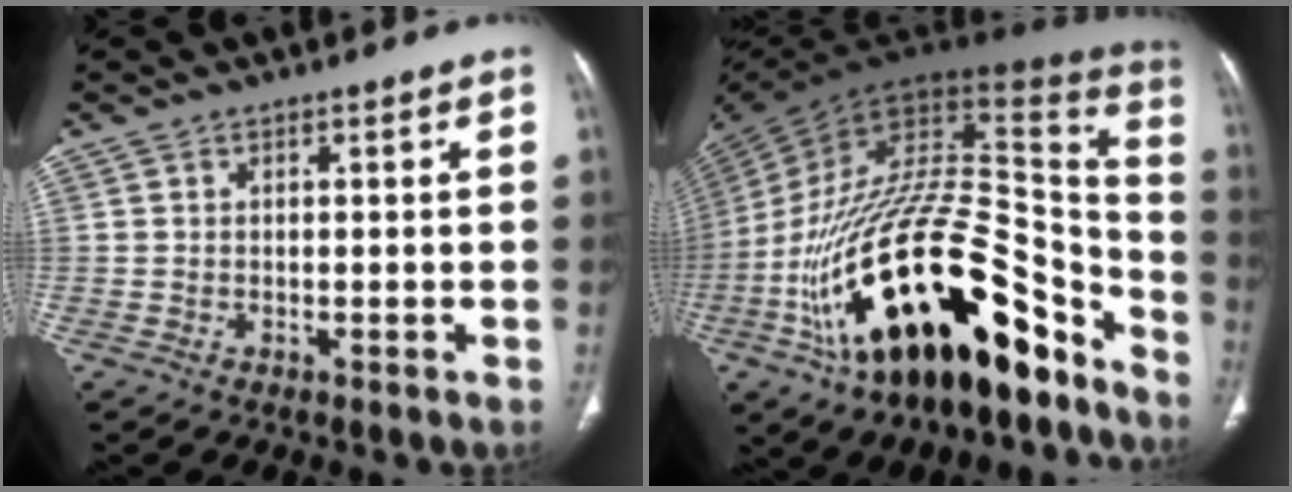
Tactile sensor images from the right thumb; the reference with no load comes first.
{"total": 38.3, "force": [-19.5, 16.3, 28.7], "torque": [-0.445, 0.076, -0.313]}